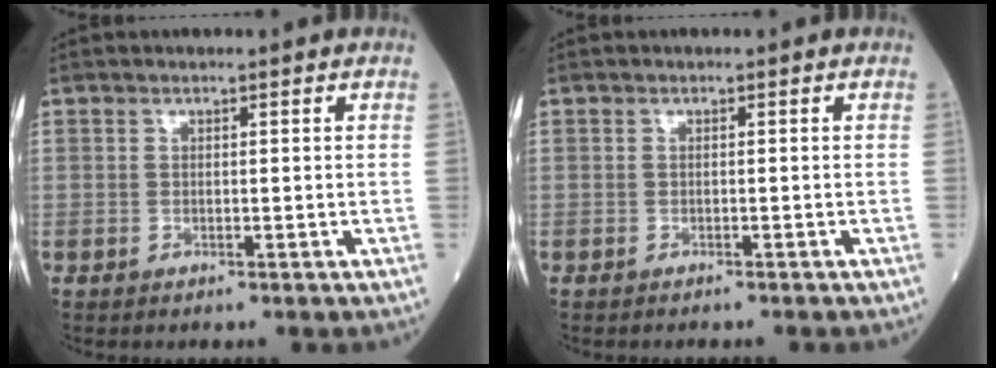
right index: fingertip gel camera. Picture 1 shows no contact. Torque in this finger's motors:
{"motor_torque": [-0.18, -0.12, -0.02, 0.01]}